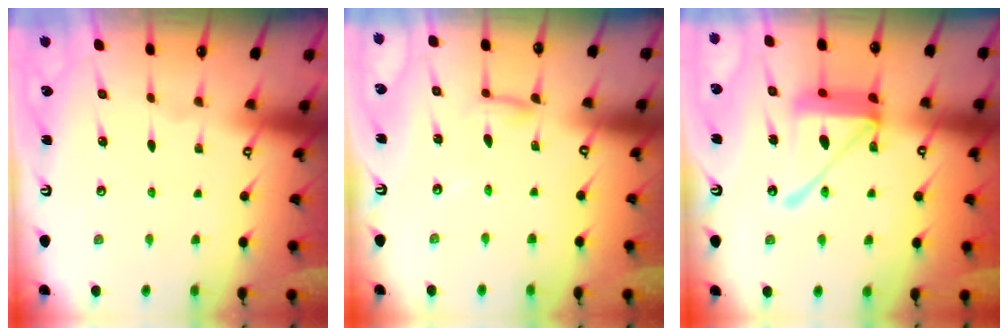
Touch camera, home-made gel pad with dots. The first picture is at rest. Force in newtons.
{"total": 5.8, "press": 5.8, "slide": 0.3}
{"total": 17.2, "press": 17.1, "slide": 1.8}